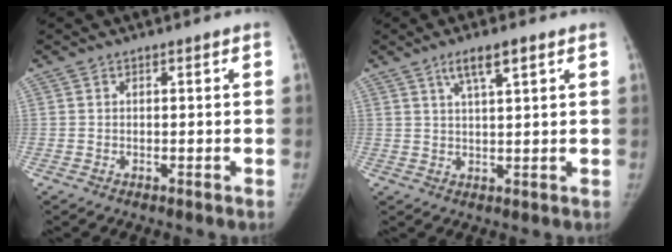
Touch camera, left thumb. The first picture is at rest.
{"total": 5.6, "force": [3.2, 1.3, 4.4], "torque": [-0.077, -0.006, 0.058]}